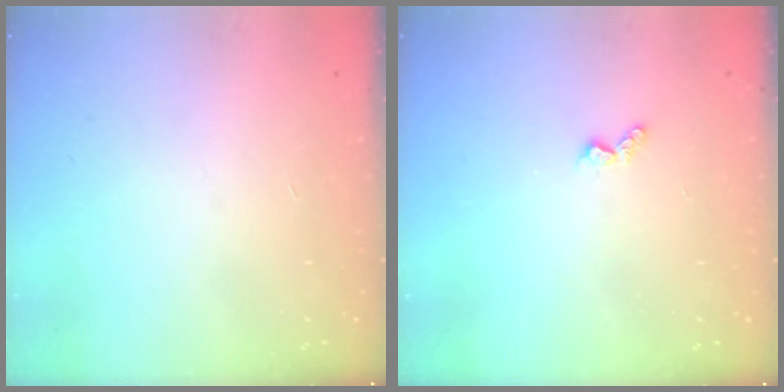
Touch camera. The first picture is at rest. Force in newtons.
{"total": 4.1, "press": 4.1, "slide": 0.6}